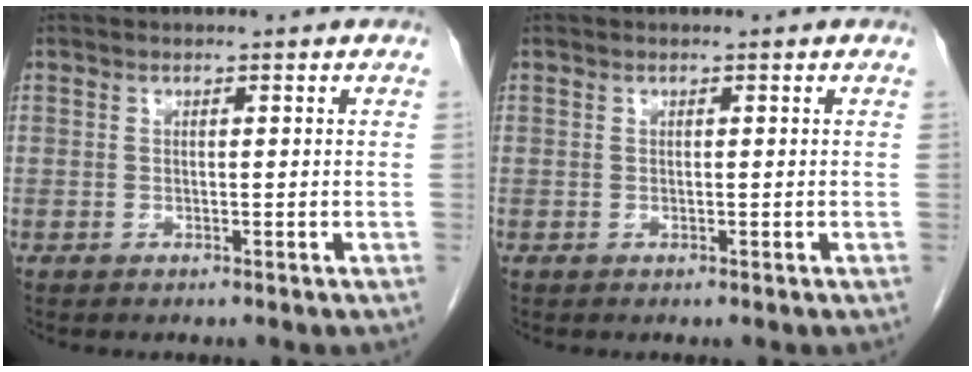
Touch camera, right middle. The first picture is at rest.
{"total": 0.0}